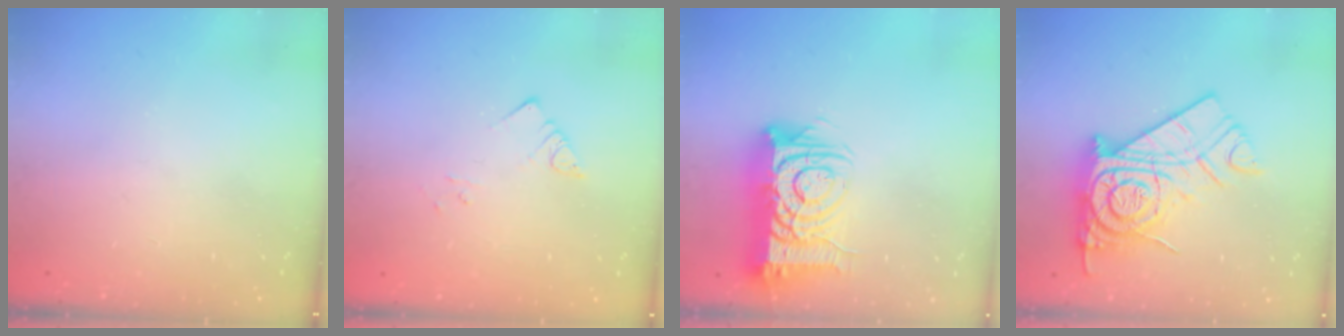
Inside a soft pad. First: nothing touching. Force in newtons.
{"total": 2.9, "press": 2.9, "slide": 0.4}
{"total": 15.4, "press": 15.4, "slide": 1.3}
{"total": 19.7, "press": 19.6, "slide": 1.7}